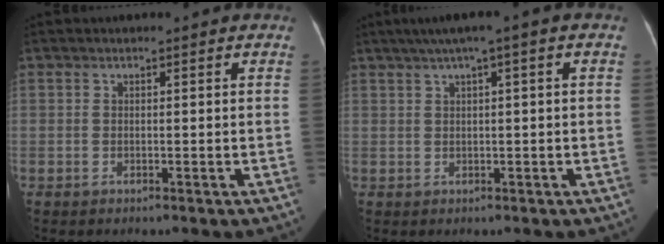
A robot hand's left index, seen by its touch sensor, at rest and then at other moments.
{"total": 5.1, "force": [2.2, 0.0, 4.6], "torque": [-0.083, 0.027, 0.036]}